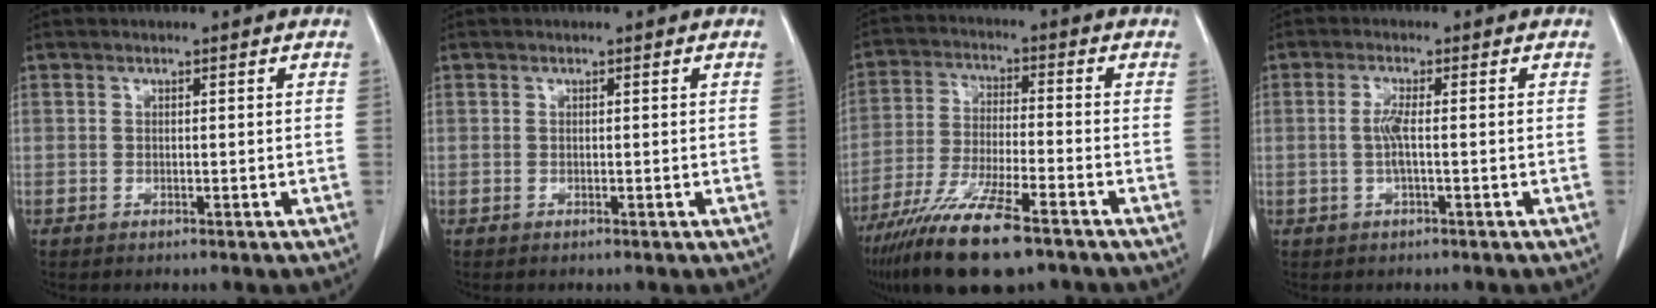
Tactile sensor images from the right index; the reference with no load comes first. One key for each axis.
{"total": 0.0}
{"total": 15.9, "fx": -10.3, "fy": 3.0, "fz": 11.7, "tx": -0.244, "ty": -0.037, "tz": -0.190}
{"total": 2.6, "fx": -0.2, "fy": 0.1, "fz": 2.6, "tx": -0.053, "ty": 0.002, "tz": -0.005}